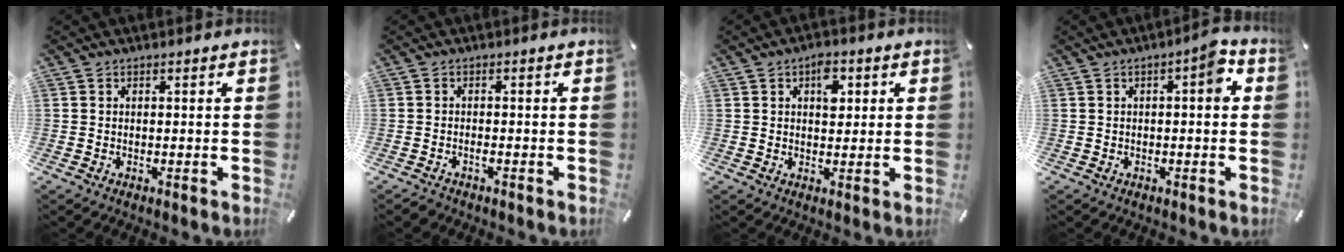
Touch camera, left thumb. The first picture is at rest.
{"total": 1.3, "force": [-1.0, 0.5, 0.6], "torque": [-0.015, 0.002, -0.021]}
{"total": 5.1, "force": [1.7, 3.3, 3.5], "torque": [-0.035, -0.007, 0.021]}
{"total": 5.6, "force": [0.5, 1.8, 5.3], "torque": [-0.067, 0.003, -0.001]}